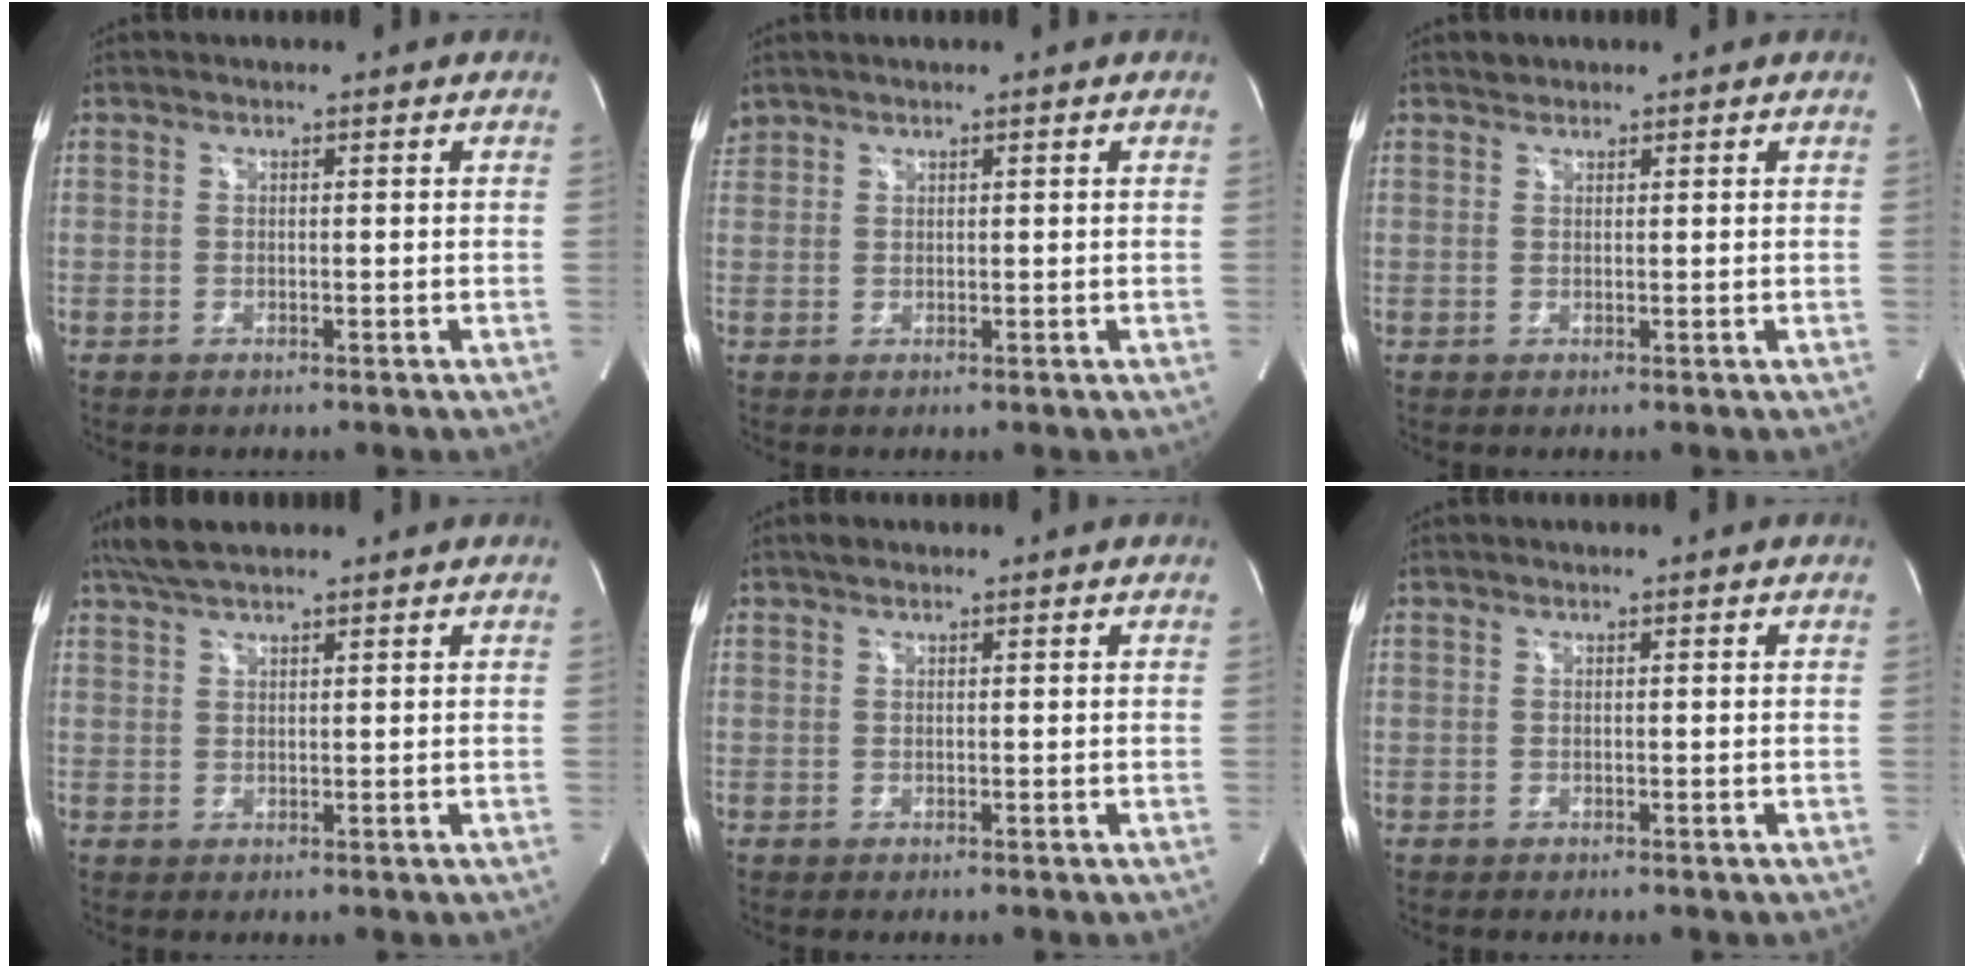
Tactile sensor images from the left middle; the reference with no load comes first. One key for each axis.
{"total": 1.6, "fx": 1.4, "fy": 0.8, "fz": 0.1, "tx": -0.008, "ty": 0.017, "tz": 0.032}
{"total": 1.0, "fx": 0.8, "fy": 0.5, "fz": 0.0, "tx": -0.003, "ty": 0.004, "tz": 0.013}
{"total": 5.2, "fx": 4.3, "fy": 0.8, "fz": 2.8, "tx": -0.060, "ty": 0.024, "tz": 0.081}
{"total": 0.9, "fx": 0.7, "fy": 0.3, "fz": 0.4, "tx": -0.016, "ty": 0.014, "tz": 0.013}
{"total": 0.0}